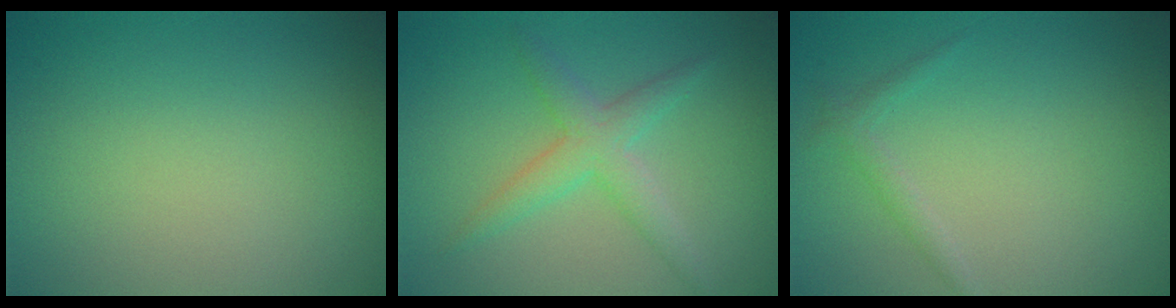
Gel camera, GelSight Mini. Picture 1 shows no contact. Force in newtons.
{"total": 2.9, "press": 2.9, "slide": 0.0}
{"total": 1.1, "press": 1.1, "slide": 0.1}